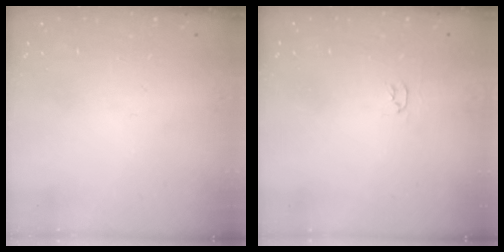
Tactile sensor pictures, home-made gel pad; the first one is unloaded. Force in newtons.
{"total": 2.0, "press": 2.0, "slide": 0.3}